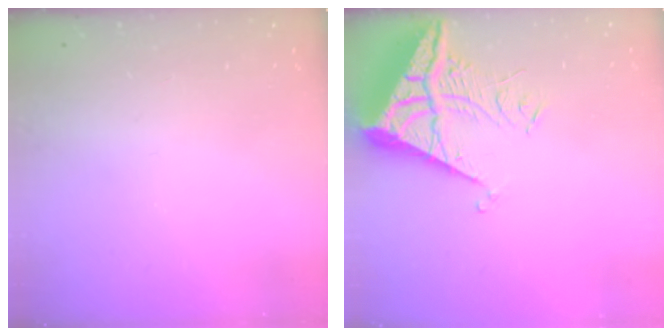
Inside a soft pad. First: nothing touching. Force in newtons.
{"total": 8.8, "press": 8.7, "slide": 0.8}